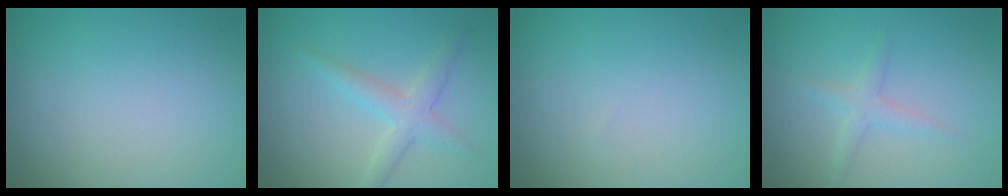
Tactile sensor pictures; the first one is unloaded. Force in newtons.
{"total": 2.7, "press": 2.7, "slide": 0.1}
{"total": 0.0}
{"total": 1.6, "press": 1.6, "slide": 0.1}